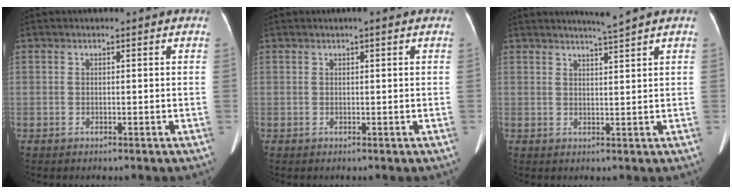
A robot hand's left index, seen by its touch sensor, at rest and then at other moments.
{"total": 0.9, "force": [0.4, 0.0, 0.7], "torque": [-0.013, 0.004, 0.005]}
{"total": 3.0, "force": [2.6, -1.3, 0.9], "torque": [-0.012, -0.009, 0.047]}